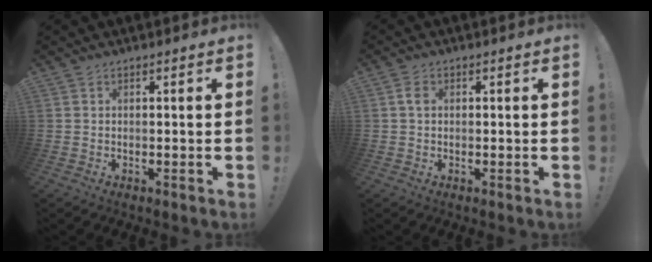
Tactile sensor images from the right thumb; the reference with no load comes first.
{"total": 2.4, "force": [0.3, 1.8, 1.6], "torque": [-0.025, 0.005, 0.003]}